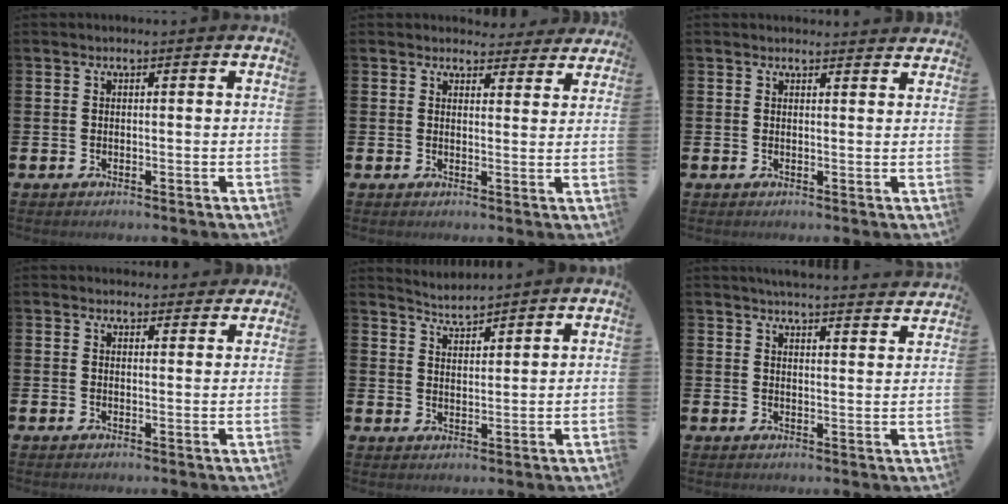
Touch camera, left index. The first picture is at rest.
{"total": 3.4, "force": [3.2, 1.1, 0.1], "torque": [0.007, -0.019, 0.053]}
{"total": 1.5, "force": [1.5, 0.2, 0.0], "torque": [0.006, -0.008, 0.025]}
{"total": 2.5, "force": [2.4, 0.9, 0.0], "torque": [0.011, -0.013, 0.040]}
{"total": 3.5, "force": [3.5, 0.0, 0.0], "torque": [-0.008, -0.023, 0.063]}
{"total": 4.9, "force": [4.8, 0.0, 0.6], "torque": [-0.014, -0.034, 0.084]}